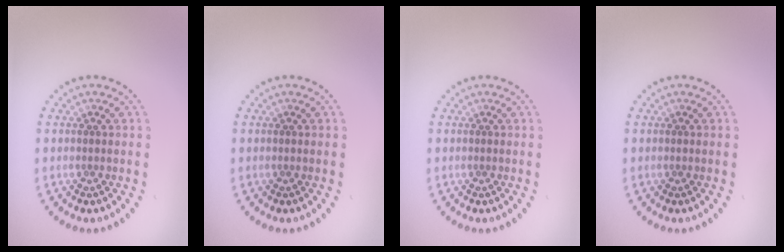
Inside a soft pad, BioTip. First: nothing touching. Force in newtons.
{"total": 0.0}
{"total": 0.0}
{"total": 0.0}